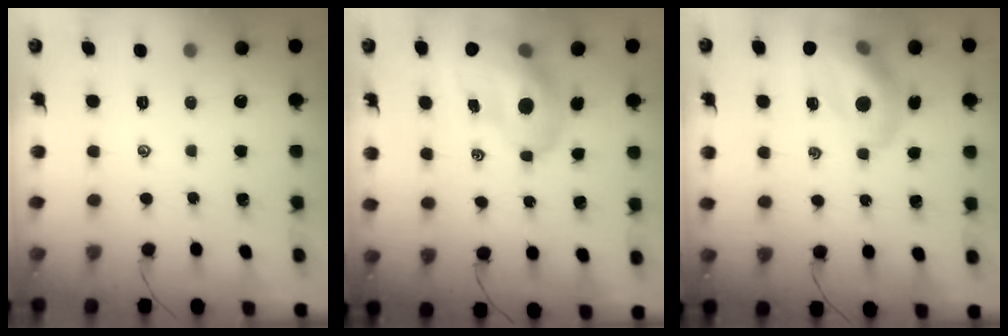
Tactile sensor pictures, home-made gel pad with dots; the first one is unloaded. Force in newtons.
{"total": 14.6, "press": 14.0, "slide": 4.1}
{"total": 13.6, "press": 12.9, "slide": 4.1}